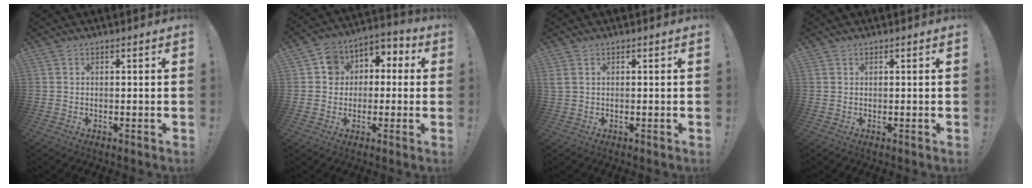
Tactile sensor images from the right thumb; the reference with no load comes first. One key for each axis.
{"total": 8.0, "fx": -0.4, "fy": 7.5, "fz": 2.8, "tx": -0.030, "ty": 0.008, "tz": -0.004}
{"total": 1.2, "fx": 0.6, "fy": 0.5, "fz": 0.9, "tx": -0.019, "ty": 0.001, "tz": 0.012}
{"total": 0.0}